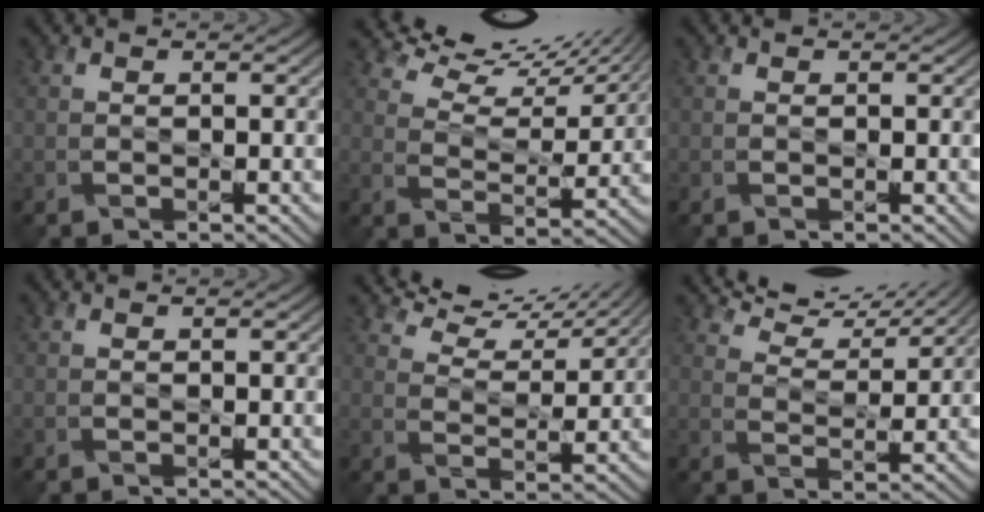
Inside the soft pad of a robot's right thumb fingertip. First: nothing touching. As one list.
[{"total": 11.4, "force": [10.1, 2.8, 4.4], "torque": [-0.091, -0.005, 0.149]}, {"total": 0.0}, {"total": 0.0}, {"total": 8.2, "force": [7.6, 1.7, 2.6], "torque": [-0.060, 0.002, 0.123]}, {"total": 7.5, "force": [7.1, 1.3, 2.1], "torque": [-0.055, 0.001, 0.118]}]